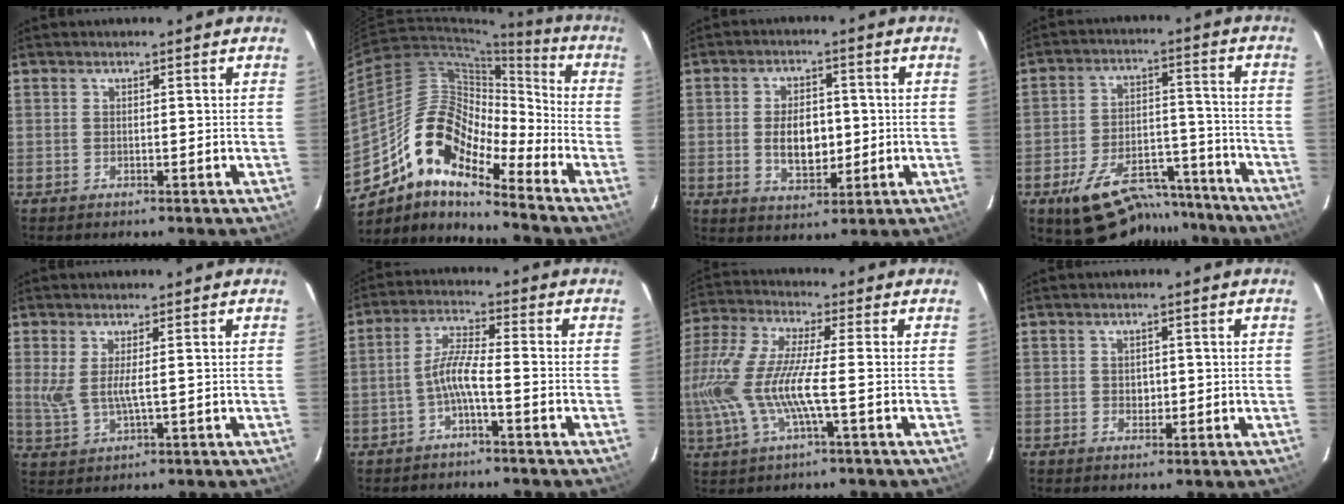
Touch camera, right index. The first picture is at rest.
{"total": 15.4, "force": [-10.8, 5.1, 9.7], "torque": [-0.158, 0.008, -0.218]}
{"total": 8.0, "force": [-0.6, 4.7, 6.4], "torque": [-0.119, 0.004, -0.002]}
{"total": 18.1, "force": [-14.3, 8.2, 7.5], "torque": [-0.144, 0.033, -0.192]}
{"total": 4.3, "force": [0.6, 0.8, 4.2], "torque": [-0.087, -0.011, 0.017]}
{"total": 4.8, "force": [-2.2, 0.2, 4.2], "torque": [-0.096, 0.013, -0.044]}
{"total": 14.3, "force": [-2.7, 2.0, 13.9], "torque": [-0.279, -0.009, -0.054]}
{"total": 1.8, "force": [-0.1, 1.7, 0.6], "torque": [-0.007, 0.003, 0.000]}